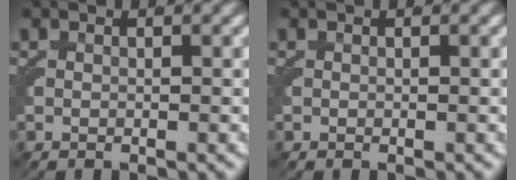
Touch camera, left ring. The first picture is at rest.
{"total": 0.0}